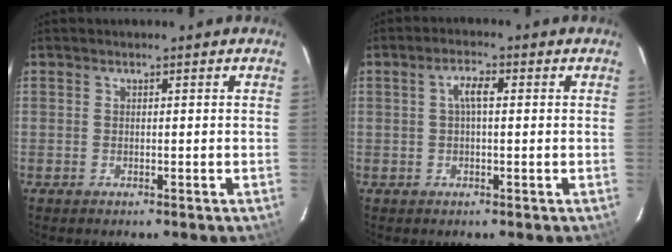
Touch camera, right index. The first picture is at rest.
{"total": 3.1, "force": [0.4, 1.0, 2.9], "torque": [-0.059, 0.011, 0.007]}